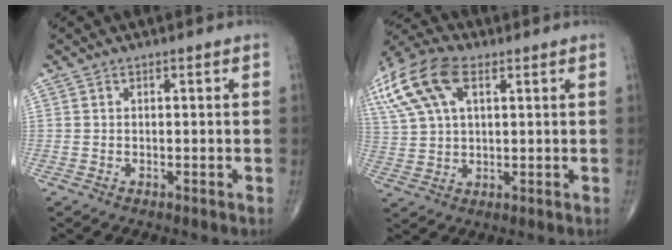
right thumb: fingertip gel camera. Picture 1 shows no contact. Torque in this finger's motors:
{"motor_torque": [-0.30, 1.66, 1.09, 0.46, 0.14]}